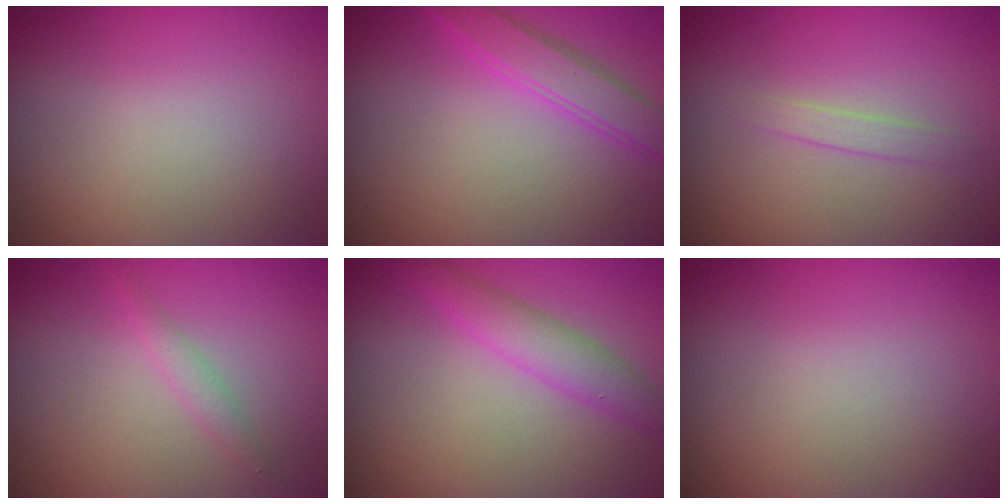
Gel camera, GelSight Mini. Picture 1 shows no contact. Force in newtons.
{"total": 2.8, "press": 2.8, "slide": 0.1}
{"total": 1.1, "press": 1.1, "slide": 0.0}
{"total": 1.5, "press": 1.5, "slide": 0.1}
{"total": 2.9, "press": 2.9, "slide": 0.0}
{"total": 0.0}